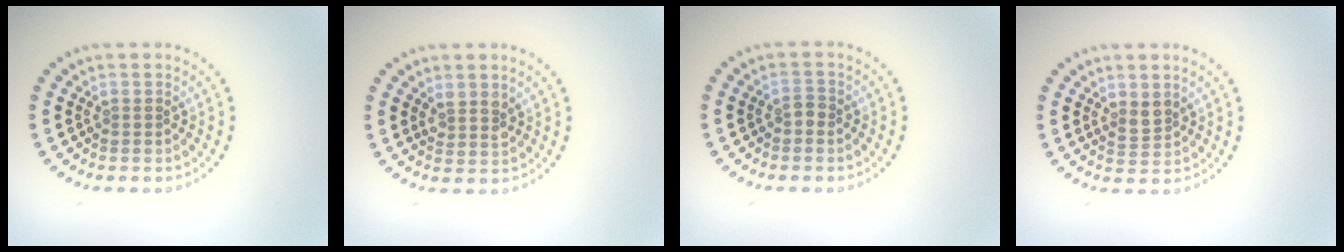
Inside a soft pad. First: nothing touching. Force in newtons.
{"total": 1.7, "press": 1.5, "slide": 0.8}
{"total": 0.8, "press": 0.8, "slide": 0.2}
{"total": 1.7, "press": 1.4, "slide": 1.0}